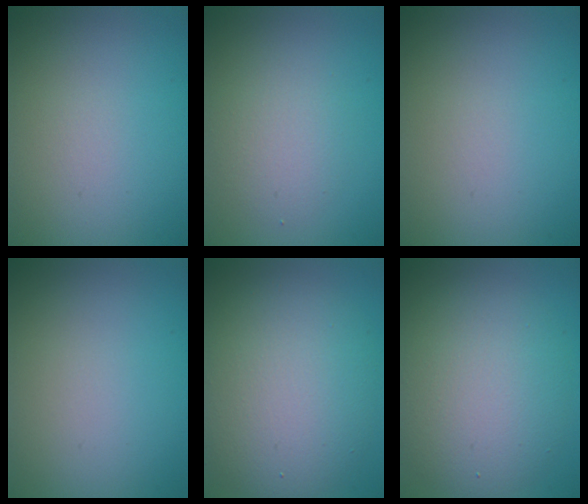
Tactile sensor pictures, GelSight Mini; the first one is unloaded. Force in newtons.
{"total": 2.2, "press": 2.2, "slide": 0.2}
{"total": 0.0}
{"total": 1.6, "press": 1.6, "slide": 0.0}
{"total": 7.8, "press": 7.8, "slide": 0.1}
{"total": 6.5, "press": 6.5, "slide": 0.1}